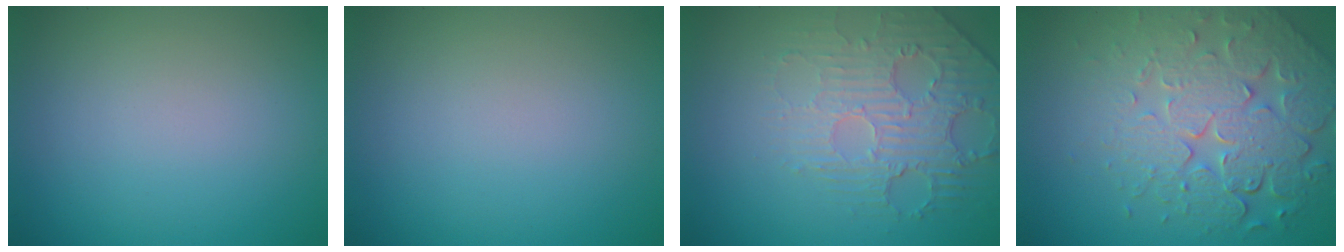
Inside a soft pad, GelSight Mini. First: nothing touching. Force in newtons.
{"total": 0.0}
{"total": 2.9, "press": 2.4, "slide": 1.6}
{"total": 7.8, "press": 5.7, "slide": 5.4}